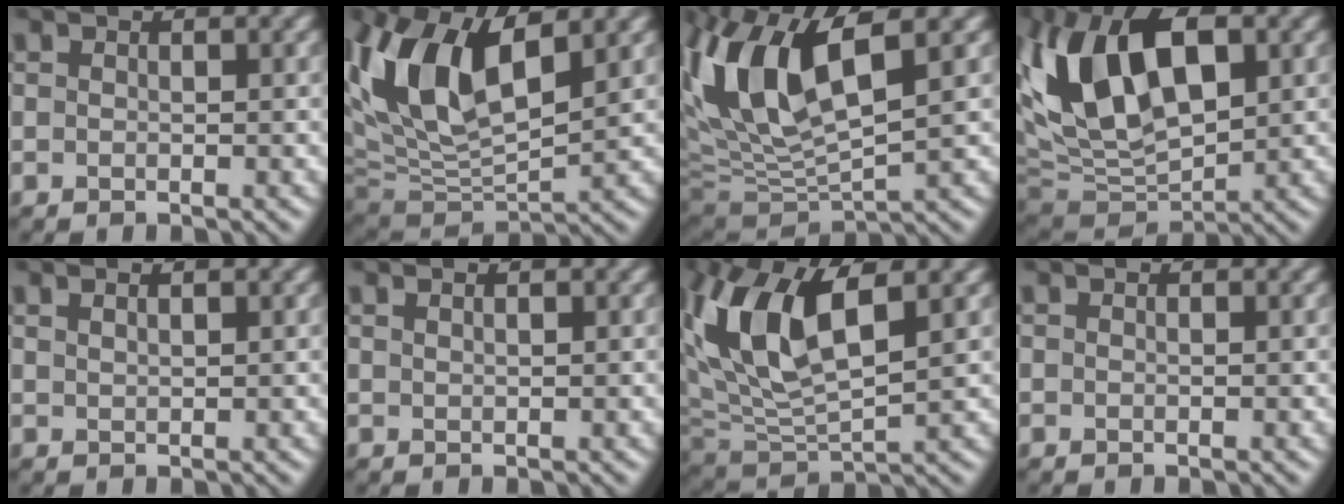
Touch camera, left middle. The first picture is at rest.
{"total": 11.3, "force": [4.2, 5.2, 9.1], "torque": [-0.187, 0.014, 0.073]}
{"total": 10.4, "force": [3.4, 4.1, 9.0], "torque": [-0.192, 0.007, 0.064]}
{"total": 11.4, "force": [3.1, 6.4, 9.0], "torque": [-0.178, 0.012, 0.054]}
{"total": 0.0}
{"total": 0.0}
{"total": 9.1, "force": [3.0, 4.1, 7.5], "torque": [-0.158, 0.002, 0.054]}
{"total": 0.0}